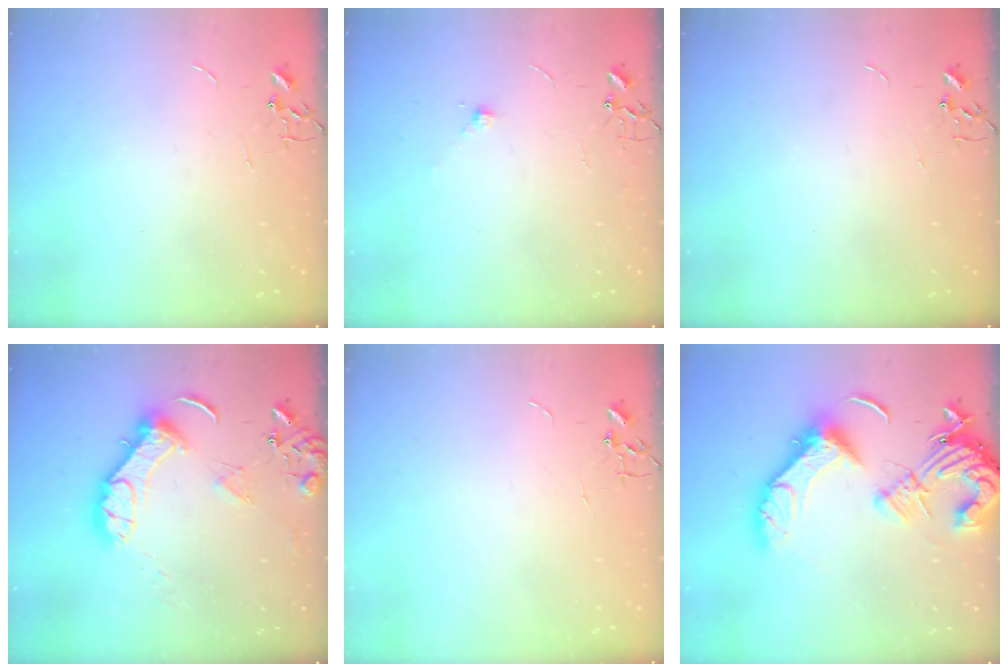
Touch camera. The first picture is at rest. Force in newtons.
{"total": 5.6, "press": 5.6, "slide": 0.7}
{"total": 0.0}
{"total": 14.0, "press": 13.9, "slide": 1.8}
{"total": 0.0}
{"total": 20.2, "press": 20.1, "slide": 2.4}